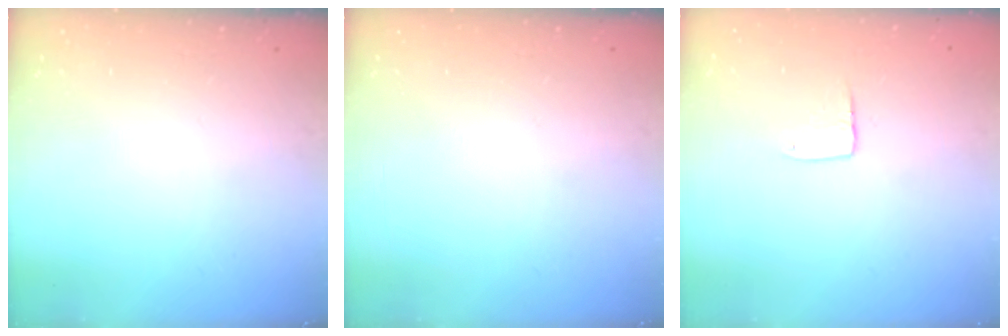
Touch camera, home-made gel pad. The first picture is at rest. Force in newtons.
{"total": 0.0}
{"total": 5.3, "press": 5.3, "slide": 0.4}